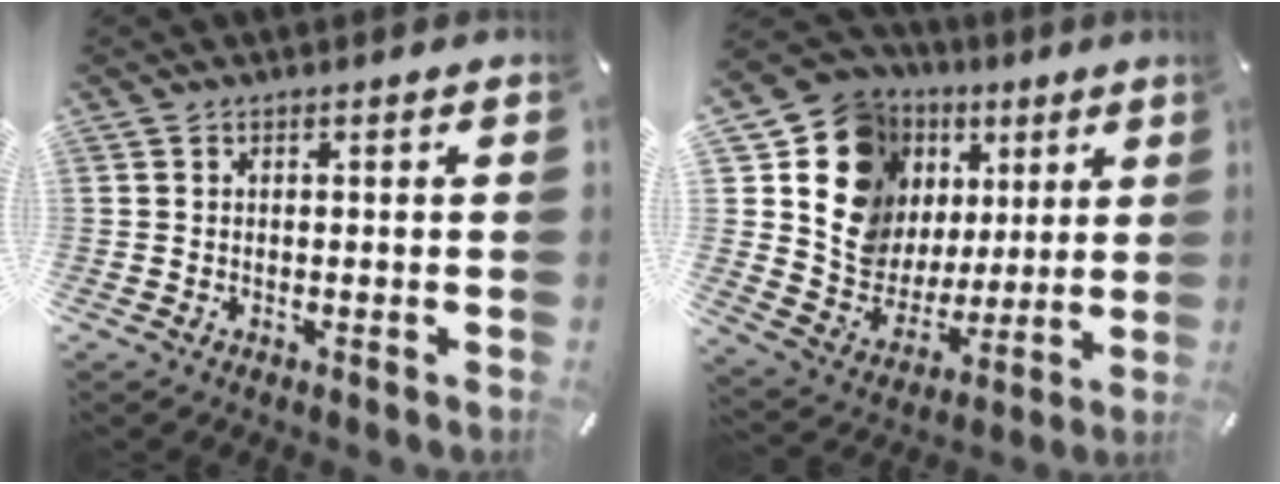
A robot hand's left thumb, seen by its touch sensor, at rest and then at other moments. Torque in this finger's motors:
{"motor_torque": [0.43, 0.76, 1.80, -0.96, 0.44]}